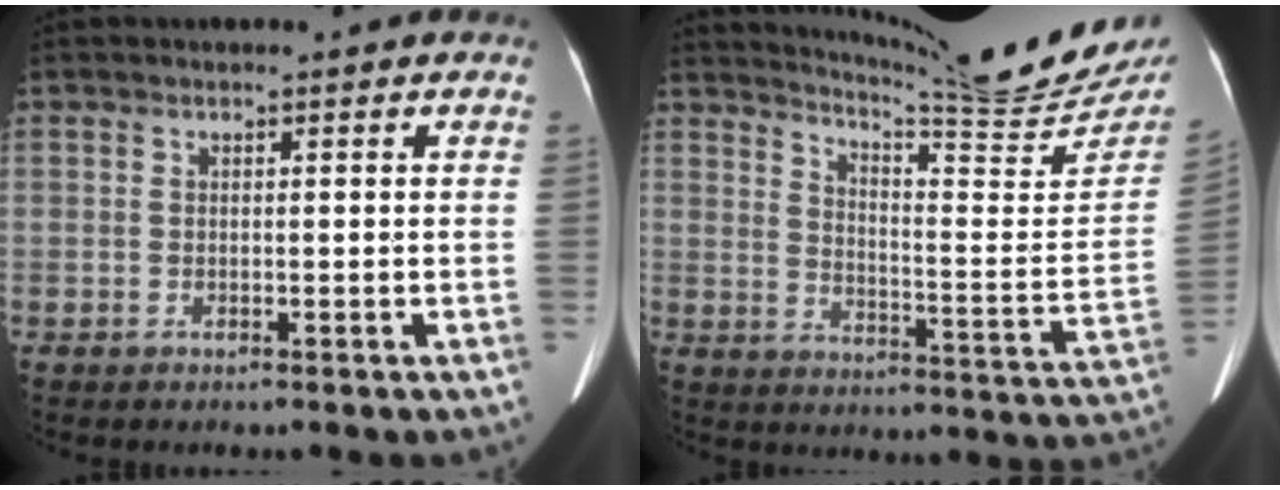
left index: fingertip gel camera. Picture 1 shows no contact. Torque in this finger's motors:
{"motor_torque": [0.23, -0.90, -0.04, 0.04]}